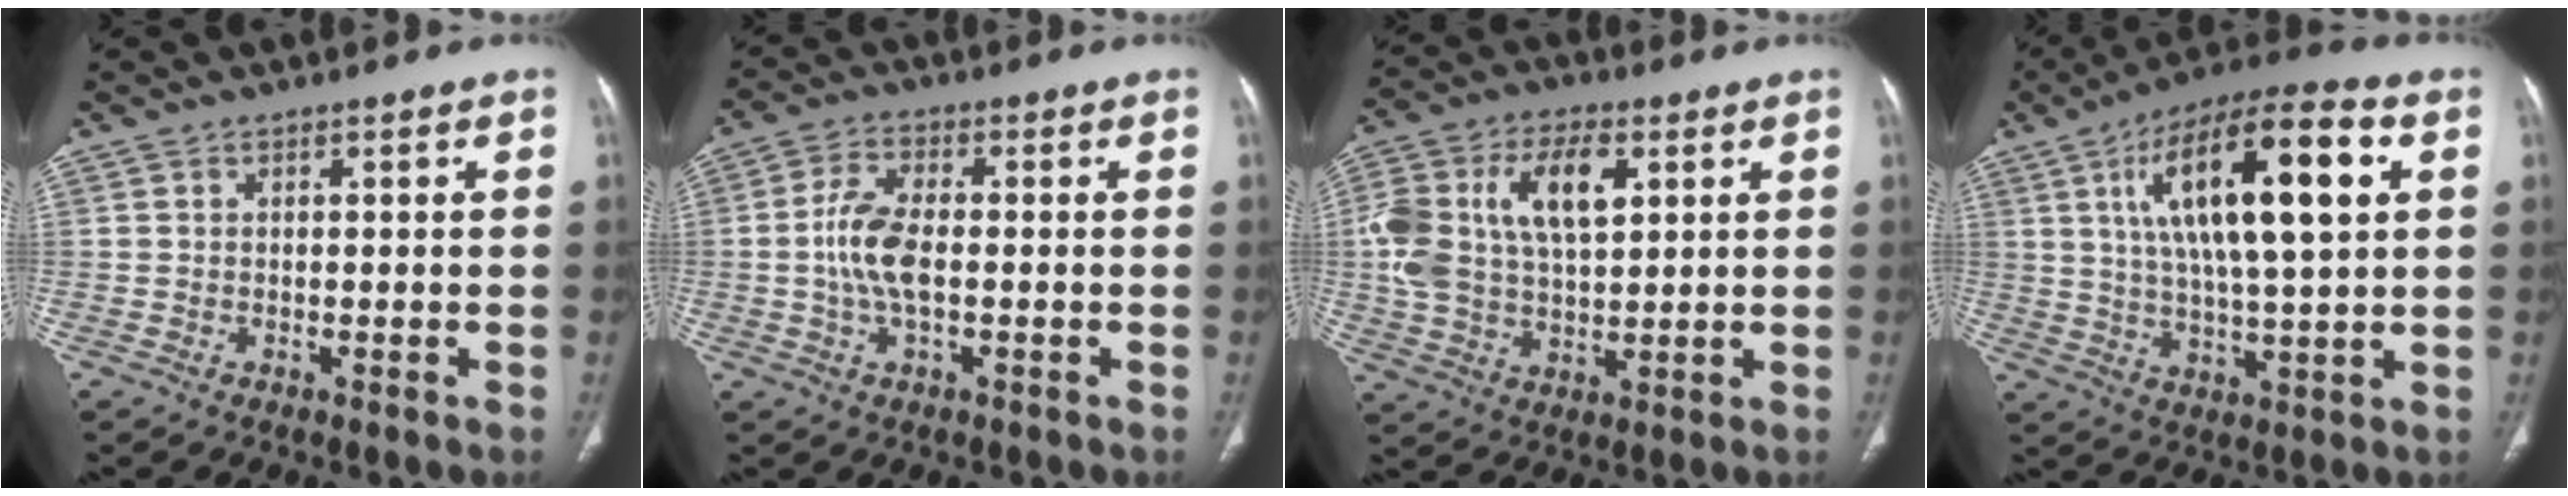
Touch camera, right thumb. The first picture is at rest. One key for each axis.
{"total": 7.6, "fx": -0.7, "fy": 3.4, "fz": 6.8, "tx": -0.150, "ty": 0.012, "tz": -0.016}
{"total": 16.2, "fx": 4.1, "fy": 8.9, "fz": 12.8, "tx": -0.246, "ty": 0.012, "tz": 0.078}
{"total": 20.7, "fx": 6.0, "fy": 6.3, "fz": 18.8, "tx": -0.309, "ty": 0.004, "tz": 0.096}